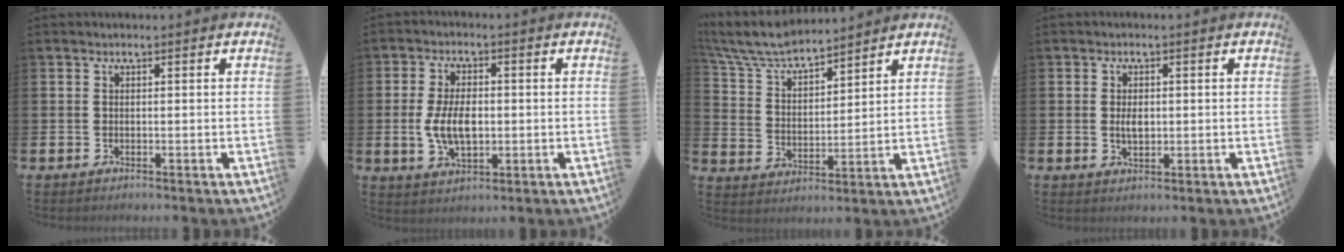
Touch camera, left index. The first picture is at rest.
{"total": 6.1, "force": [-0.2, 3.5, 5.0], "torque": [-0.094, 0.000, -0.011]}
{"total": 7.4, "force": [7.0, 1.3, 2.0], "torque": [-0.068, -0.042, 0.124]}
{"total": 2.3, "force": [0.1, 1.4, 1.9], "torque": [-0.024, 0.000, -0.002]}